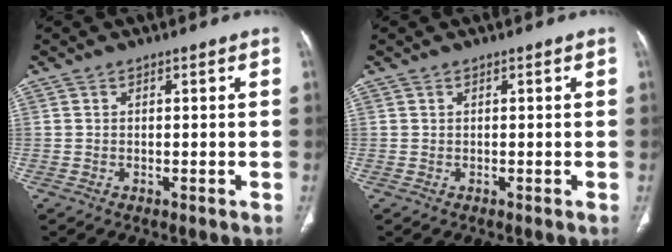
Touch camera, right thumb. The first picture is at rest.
{"total": 0.0}